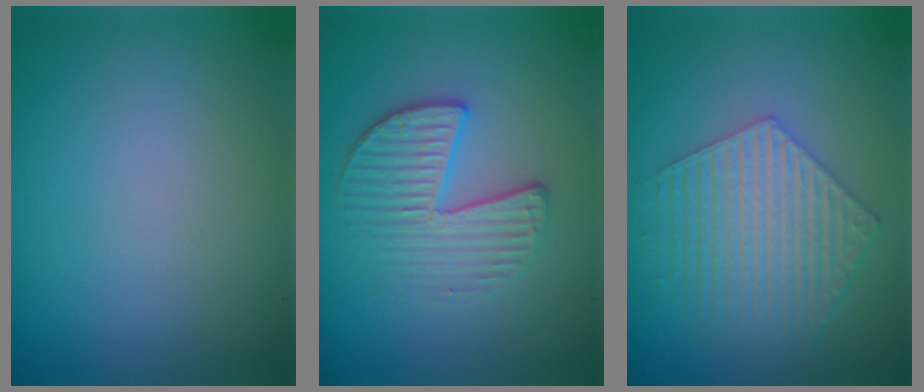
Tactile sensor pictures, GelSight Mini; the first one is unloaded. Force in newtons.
{"total": 3.5, "press": 3.2, "slide": 1.4}
{"total": 5.6, "press": 4.1, "slide": 3.9}